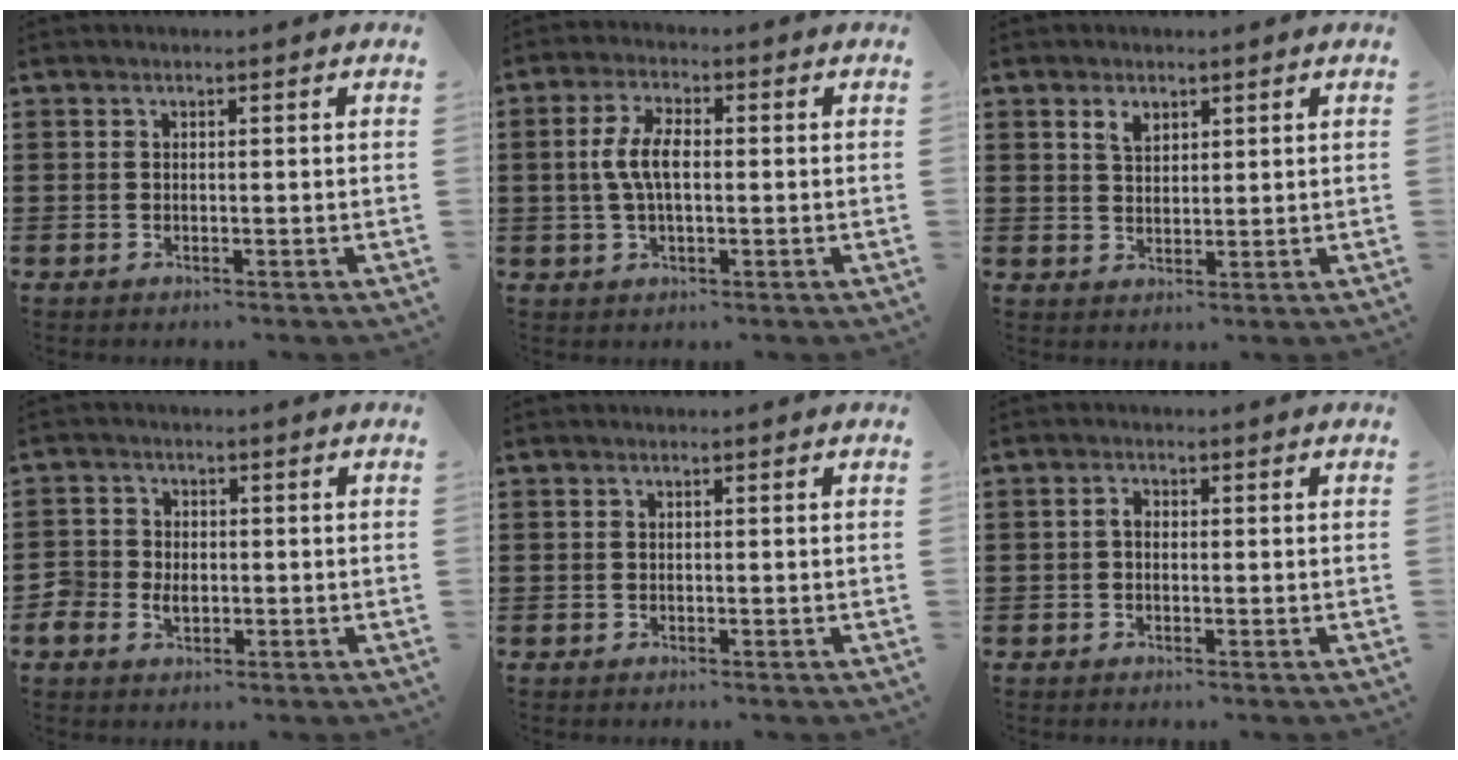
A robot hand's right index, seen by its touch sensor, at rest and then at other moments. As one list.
[{"total": 6.0, "force": [0.0, 2.6, 5.4], "torque": [-0.123, 0.001, -0.008]}, {"total": 2.5, "force": [1.7, 1.5, 1.2], "torque": [-0.029, 0.004, 0.032]}, {"total": 3.1, "force": [-0.8, 2.6, 1.4], "torque": [-0.041, 0.001, -0.020]}, {"total": 0.0}, {"total": 1.5, "force": [-0.3, 1.0, 1.2], "torque": [-0.031, 0.001, -0.008]}]